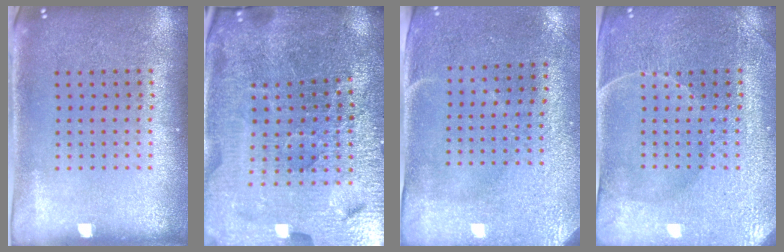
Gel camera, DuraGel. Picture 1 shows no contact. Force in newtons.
{"total": 5.5, "press": 5.1, "slide": 2.0}
{"total": 2.9, "press": 2.4, "slide": 1.6}
{"total": 3.7, "press": 3.7, "slide": 0.6}